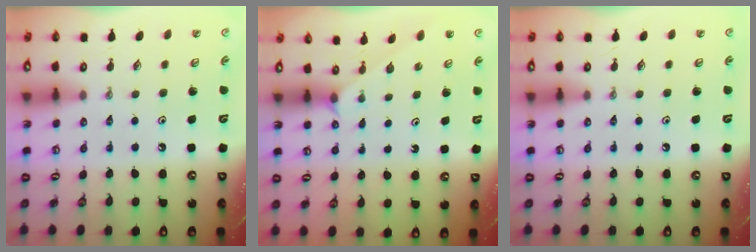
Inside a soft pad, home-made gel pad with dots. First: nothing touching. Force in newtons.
{"total": 3.1, "press": 3.1, "slide": 0.4}
{"total": 0.0}